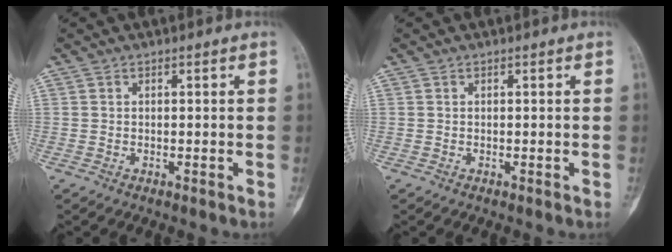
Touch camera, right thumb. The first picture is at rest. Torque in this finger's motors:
{"motor_torque": [-0.04, 0.04, -0.01, 0.01, -0.01]}